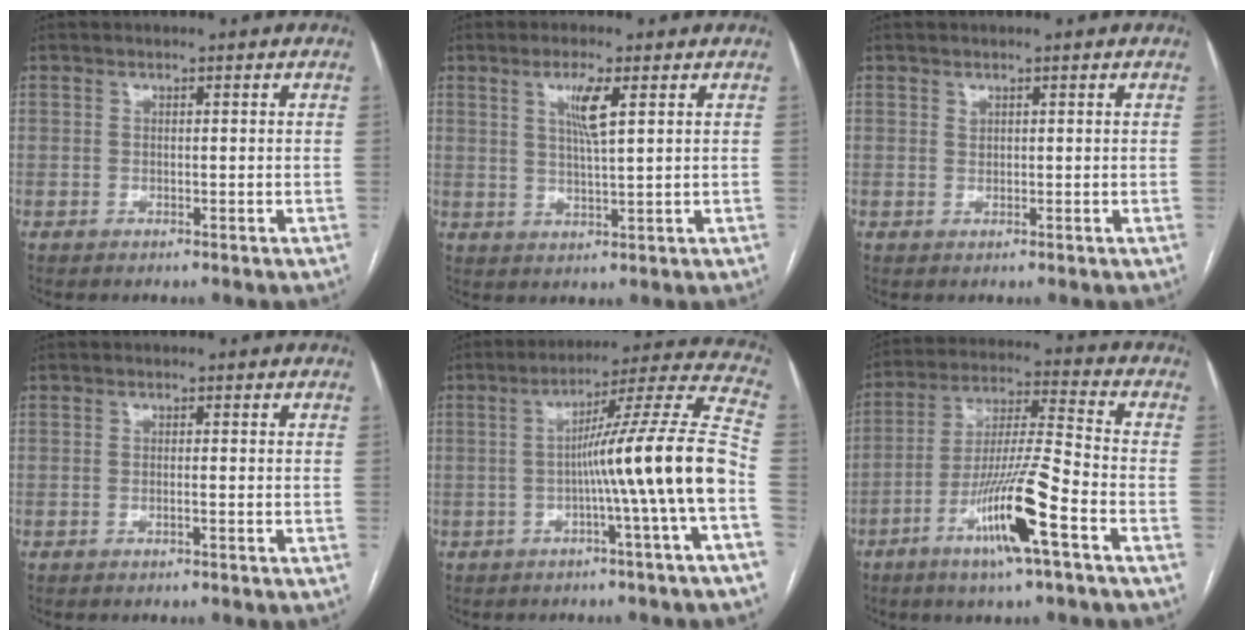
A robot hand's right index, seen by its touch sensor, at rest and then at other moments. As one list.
[{"total": 4.7, "force": [1.9, 0.1, 4.3], "torque": [-0.083, -0.003, 0.037]}, {"total": 0.6, "force": [0.5, 0.3, 0.1], "torque": [0.000, -0.004, 0.008]}, {"total": 0.5, "force": [-0.2, -0.1, 0.5], "torque": [-0.010, 0.000, -0.004]}, {"total": 14.8, "force": [-3.5, -2.5, 14.1], "torque": [-0.199, 0.019, -0.062]}, {"total": 13.8, "force": [-6.6, 0.0, 12.2], "torque": [-0.235, -0.012, -0.120]}]